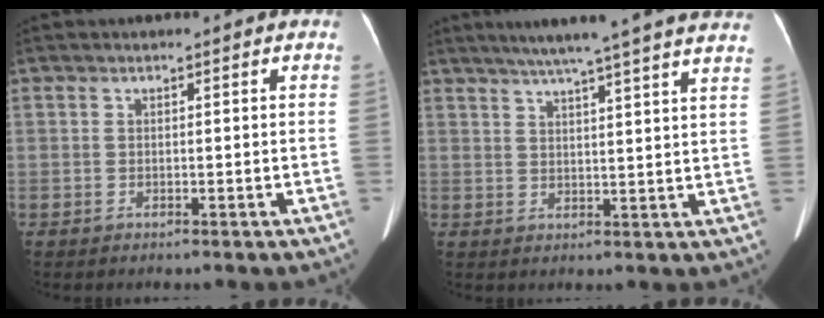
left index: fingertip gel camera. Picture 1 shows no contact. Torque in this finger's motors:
{"motor_torque": [0.90, -1.24, 0.07, 0.10]}